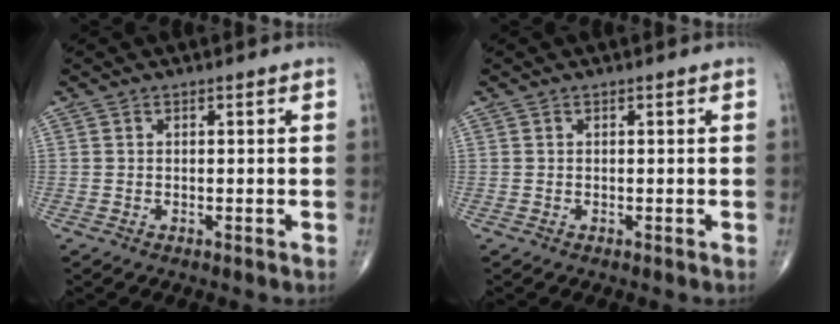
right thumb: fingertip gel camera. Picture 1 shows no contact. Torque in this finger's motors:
{"motor_torque": [-0.01, 0.01, 0.00, 0.00, 0.00]}